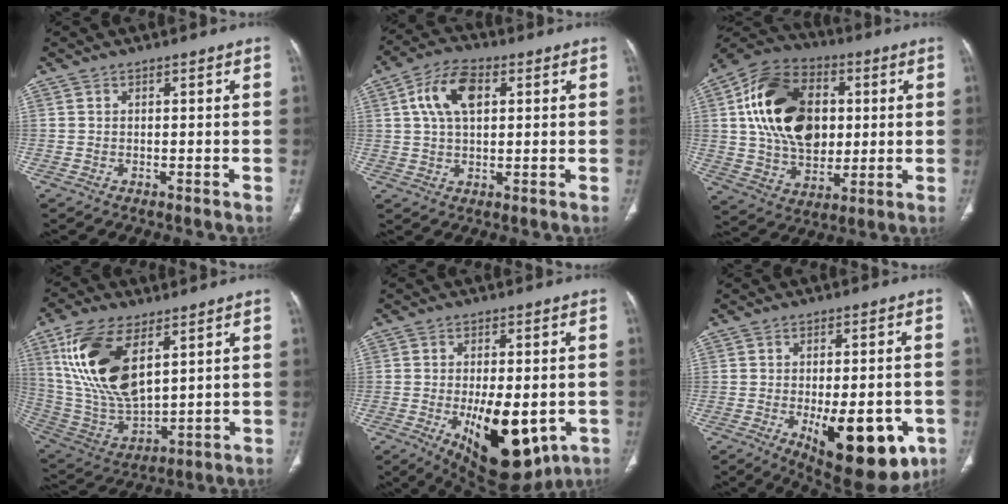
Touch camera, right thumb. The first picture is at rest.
{"total": 9.5, "force": [2.7, 5.3, 7.4], "torque": [-0.135, 0.012, 0.045]}
{"total": 22.2, "force": [3.7, 15.3, 15.7], "torque": [-0.256, 0.002, 0.066]}
{"total": 19.2, "force": [7.8, 9.2, 14.9], "torque": [-0.286, -0.029, 0.161]}
{"total": 16.6, "force": [-4.6, 8.0, 13.9], "torque": [-0.195, -0.014, -0.043]}
{"total": 18.0, "force": [-6.0, 7.8, 15.1], "torque": [-0.162, 0.002, -0.061]}